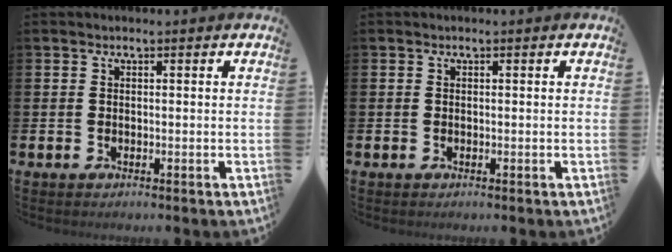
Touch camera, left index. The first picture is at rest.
{"total": 0.0}